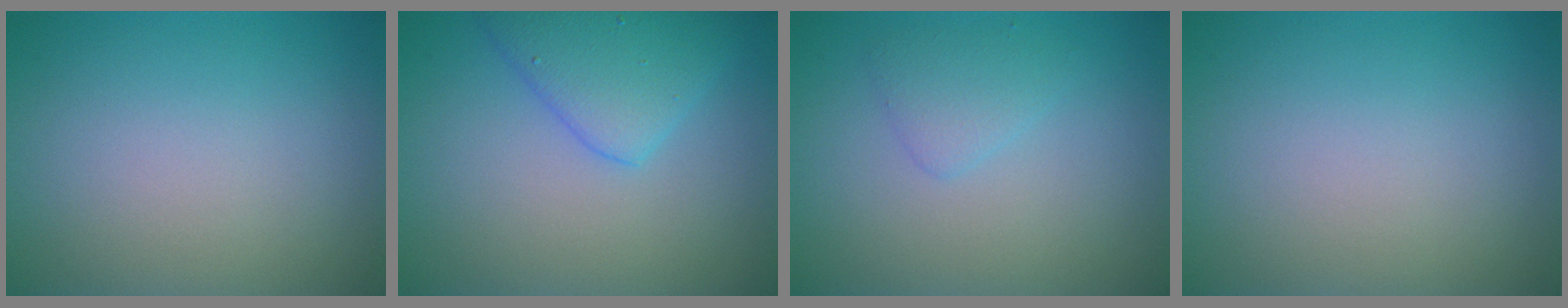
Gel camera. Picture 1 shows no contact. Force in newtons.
{"total": 4.0, "press": 4.0, "slide": 0.1}
{"total": 1.6, "press": 1.6, "slide": 0.1}
{"total": 0.0}